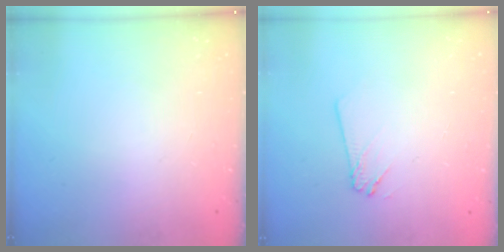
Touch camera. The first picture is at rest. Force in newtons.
{"total": 2.9, "press": 2.9, "slide": 0.4}